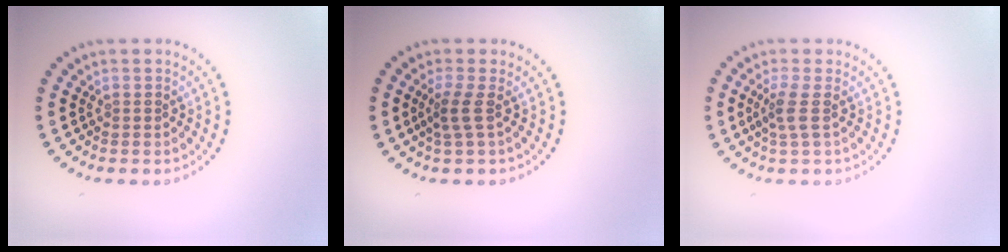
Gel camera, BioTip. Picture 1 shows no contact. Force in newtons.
{"total": 1.9, "press": 1.2, "slide": 1.4}
{"total": 1.8, "press": 1.3, "slide": 1.1}